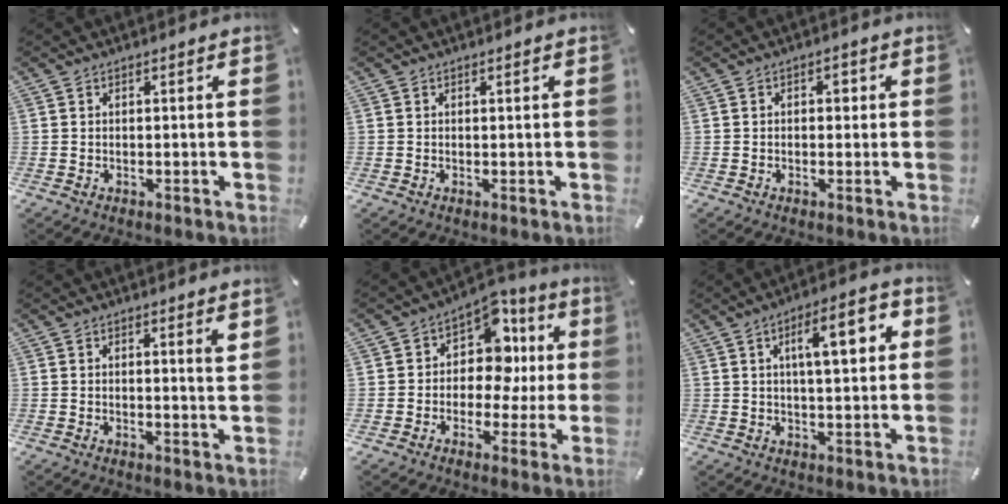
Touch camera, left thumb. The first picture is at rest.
{"total": 0.0}
{"total": 2.1, "force": [0.1, 1.5, 1.4], "torque": [-0.014, 0.004, -0.007]}
{"total": 2.3, "force": [1.3, 0.1, 1.9], "torque": [-0.023, -0.009, 0.019]}
{"total": 11.5, "force": [2.4, 8.5, 7.3], "torque": [-0.106, -0.019, 0.045]}
{"total": 11.3, "force": [3.5, 3.6, 10.1], "torque": [-0.157, -0.002, 0.049]}